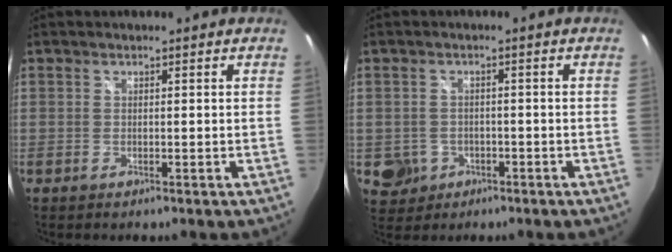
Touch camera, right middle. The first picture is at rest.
{"total": 5.1, "force": [-1.6, 4.7, 1.1], "torque": [-0.036, 0.004, -0.014]}